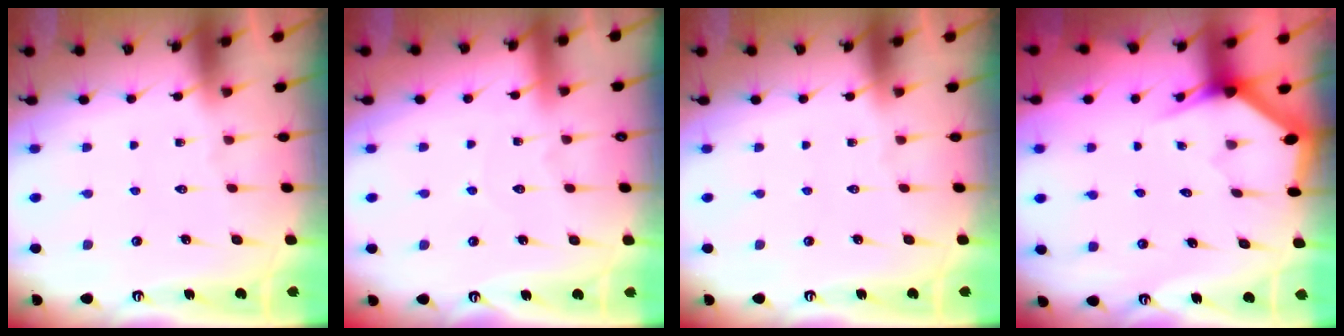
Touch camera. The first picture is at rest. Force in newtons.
{"total": 3.7, "press": 3.7, "slide": 0.2}
{"total": 0.0}
{"total": 3.2, "press": 3.2, "slide": 0.1}